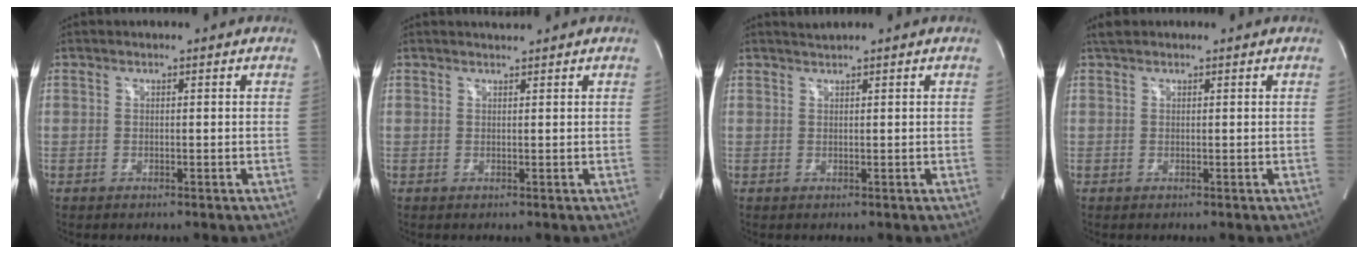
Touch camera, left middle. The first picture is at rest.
{"total": 1.0, "force": [0.9, -0.4, -0.1], "torque": [-0.003, 0.001, 0.020]}
{"total": 0.9, "force": [0.8, -0.4, -0.1], "torque": [-0.005, 0.002, 0.021]}
{"total": 1.5, "force": [1.3, 0.5, 0.4], "torque": [-0.014, 0.014, 0.024]}